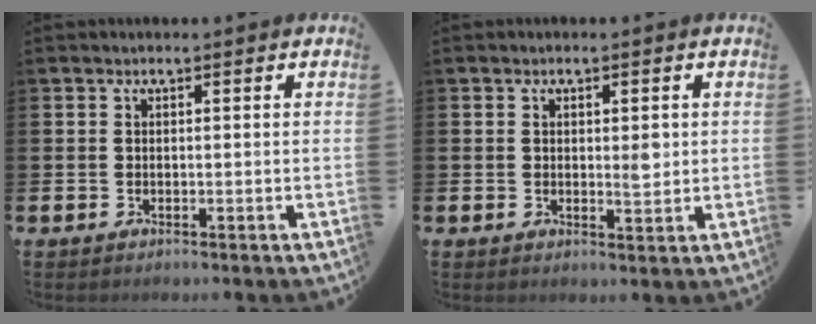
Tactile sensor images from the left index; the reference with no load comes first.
{"total": 1.8, "force": [0.3, 0.8, 1.5], "torque": [-0.010, -0.003, 0.000]}